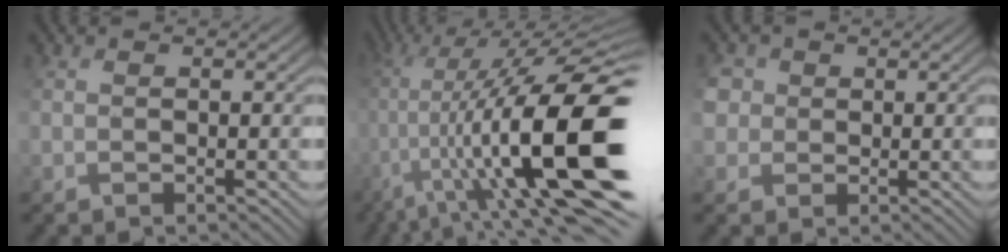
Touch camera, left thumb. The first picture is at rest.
{"total": 18.1, "force": [-4.9, 6.0, 16.3], "torque": [-0.312, 0.005, -0.091]}
{"total": 3.4, "force": [0.7, 3.3, 0.5], "torque": [-0.029, 0.007, 0.008]}